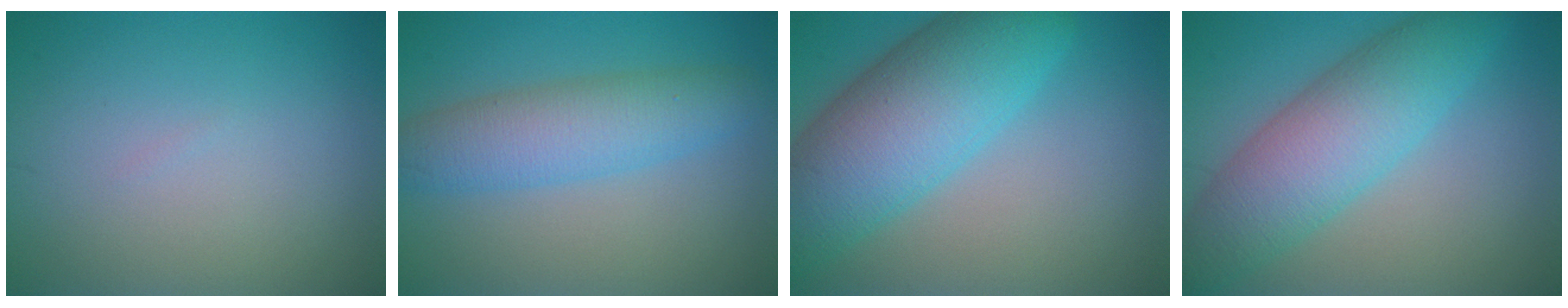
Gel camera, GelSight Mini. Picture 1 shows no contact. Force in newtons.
{"total": 5.4, "press": 5.4, "slide": 0.1}
{"total": 10.5, "press": 10.5, "slide": 0.3}
{"total": 7.8, "press": 7.8, "slide": 0.1}